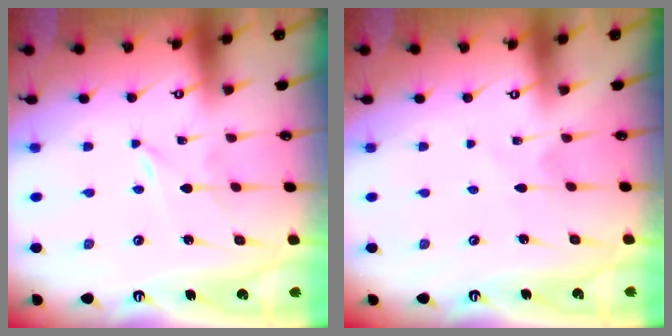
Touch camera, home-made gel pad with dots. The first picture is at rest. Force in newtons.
{"total": 2.8, "press": 2.8, "slide": 0.3}